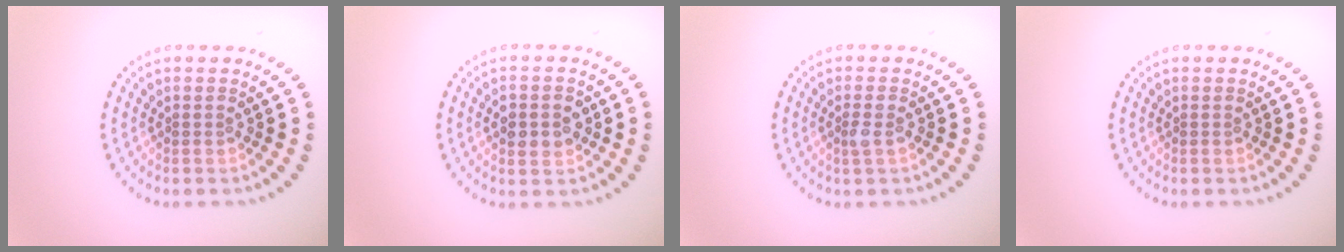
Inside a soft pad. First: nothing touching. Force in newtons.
{"total": 2.9, "press": 2.9, "slide": 0.1}
{"total": 1.1, "press": 1.0, "slide": 0.3}
{"total": 0.0}